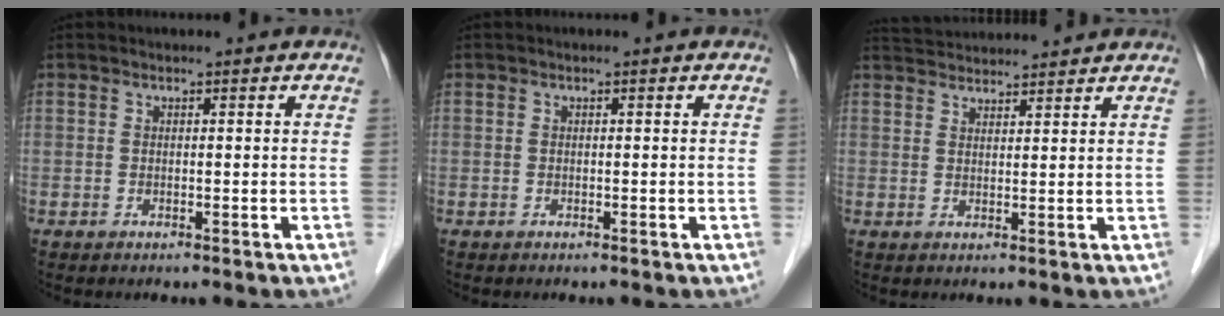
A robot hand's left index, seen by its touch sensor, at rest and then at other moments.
{"total": 0.0}
{"total": 8.4, "force": [8.2, 0.6, 1.7], "torque": [-0.037, 0.036, 0.127]}